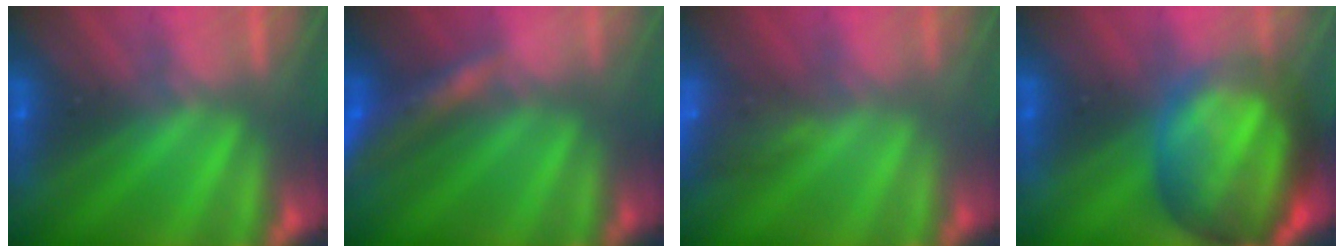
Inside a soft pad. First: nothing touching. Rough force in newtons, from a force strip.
{"total": 7.6}
{"total": 8.0}
{"total": 8.6}